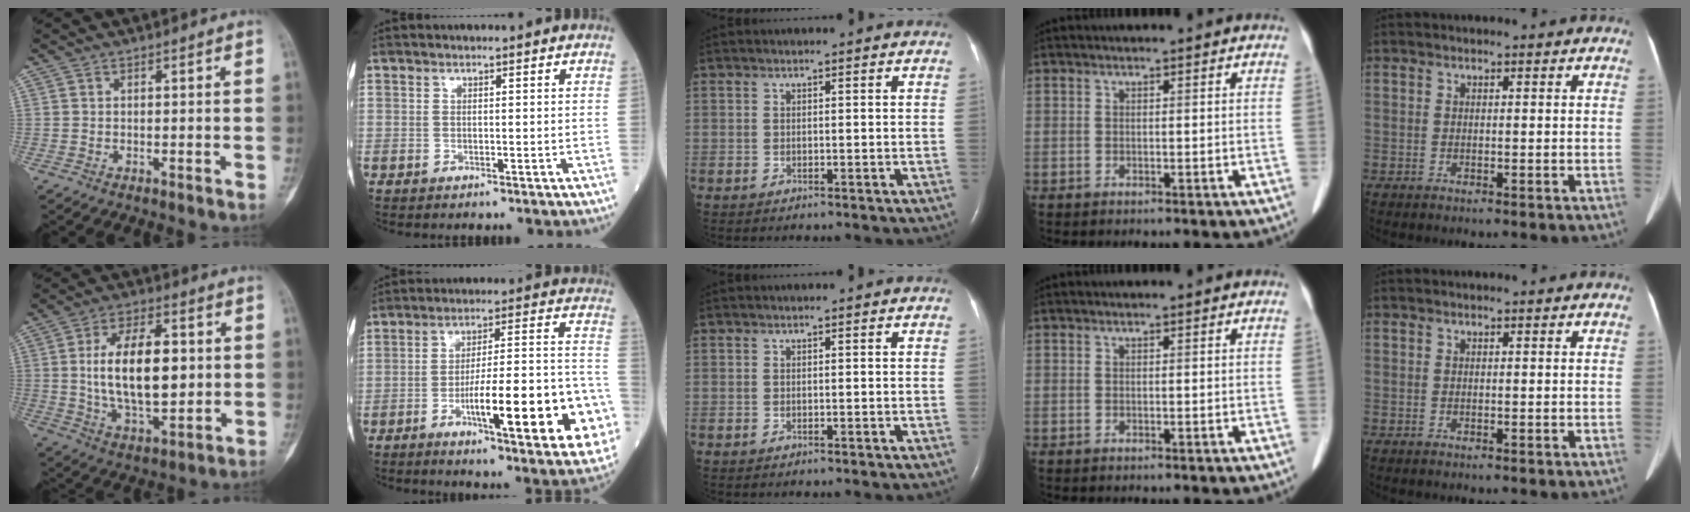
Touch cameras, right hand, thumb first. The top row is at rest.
{"thumb": {"total": 17.4, "force": [1.5, 8.9, 14.9], "torque": [-0.232, -0.005, 0.031]}, "index": {"total": 19.8, "force": [-6.8, 2.7, 18.4], "torque": [-0.224, 0.010, -0.090]}}